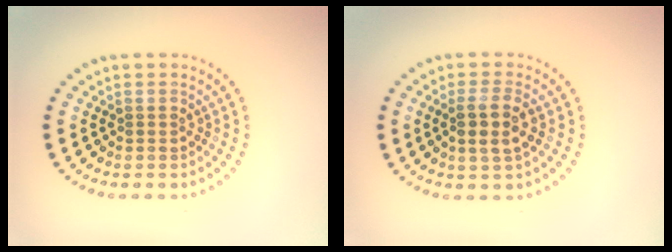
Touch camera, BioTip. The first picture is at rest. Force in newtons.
{"total": 2.7, "press": 2.5, "slide": 0.9}